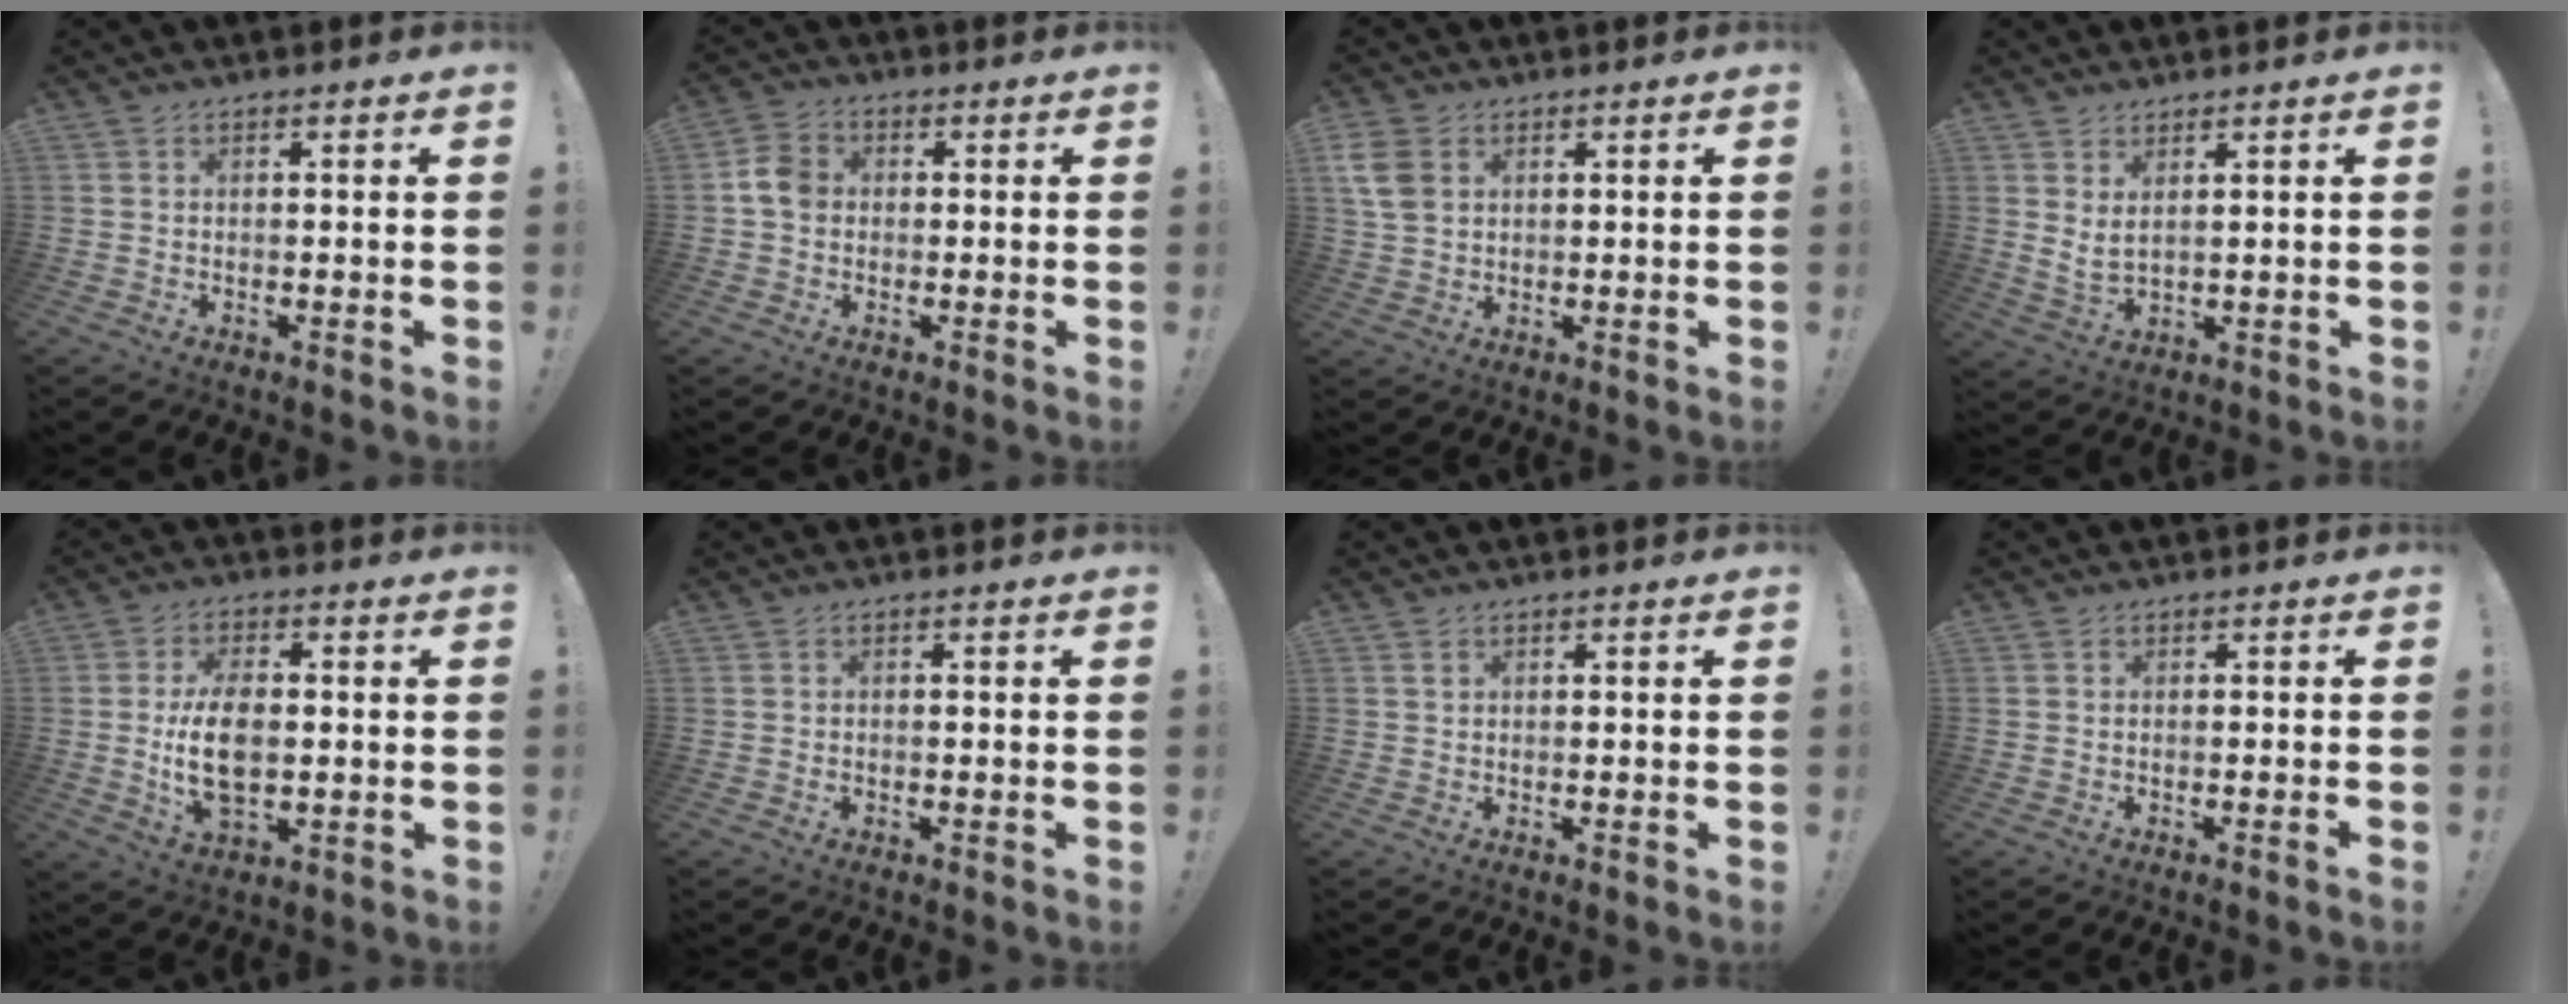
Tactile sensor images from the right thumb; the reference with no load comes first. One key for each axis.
{"total": 6.8, "fx": 0.1, "fy": 5.5, "fz": 4.0, "tx": -0.067, "ty": 0.017, "tz": 0.006}
{"total": 7.9, "fx": 2.7, "fy": 5.6, "fz": 4.8, "tx": -0.107, "ty": 0.001, "tz": 0.054}
{"total": 4.4, "fx": 3.2, "fy": 1.1, "fz": 2.7, "tx": -0.044, "ty": -0.021, "tz": 0.057}
{"total": 7.9, "fx": -0.5, "fy": 4.4, "fz": 6.6, "tx": -0.124, "ty": -0.007, "tz": -0.011}
{"total": 0.0}
{"total": 1.0, "fx": 0.5, "fy": 0.9, "fz": 0.2, "tx": 0.011, "ty": -0.004, "tz": 0.005}
{"total": 0.6, "fx": -0.5, "fy": -0.1, "fz": 0.3, "tx": -0.009, "ty": 0.002, "tz": -0.009}